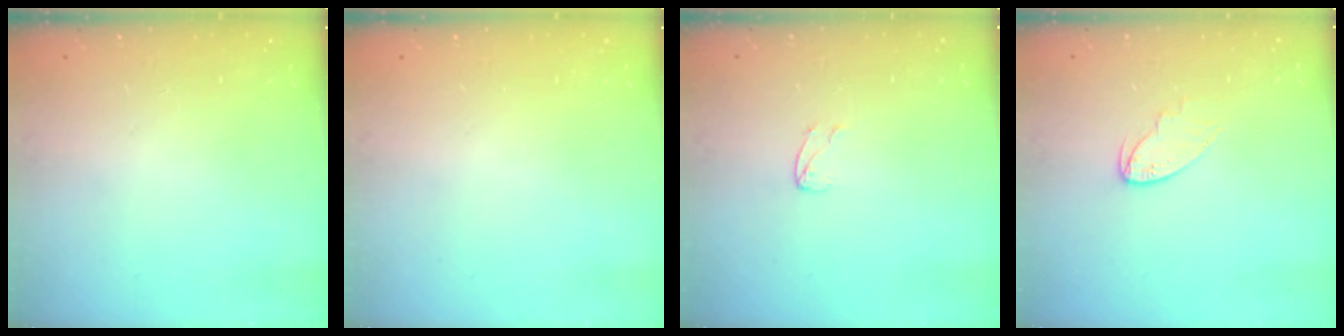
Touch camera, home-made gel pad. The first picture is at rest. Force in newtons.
{"total": 0.0}
{"total": 3.2, "press": 3.2, "slide": 0.3}
{"total": 4.9, "press": 4.9, "slide": 0.3}